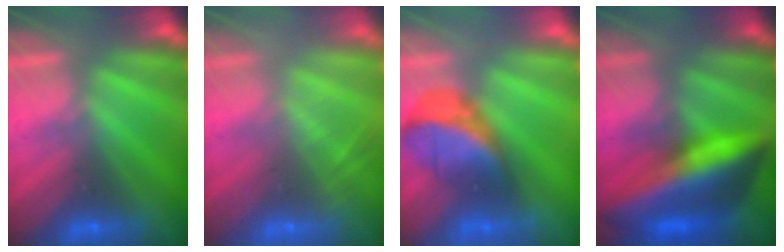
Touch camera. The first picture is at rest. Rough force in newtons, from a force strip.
{"total": 2.0}
{"total": 2.9}
{"total": 7.6}